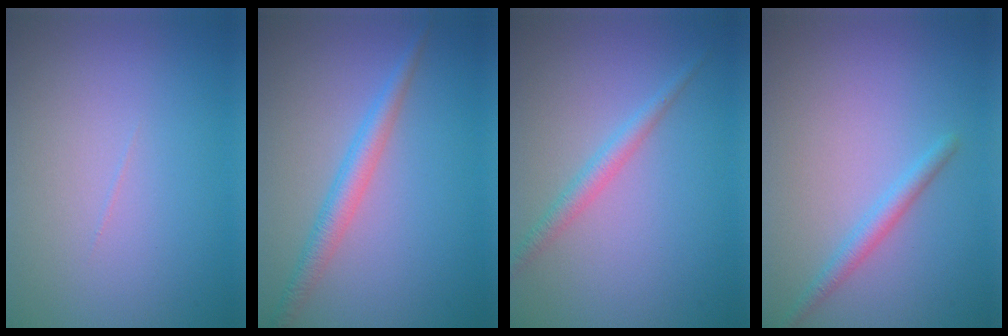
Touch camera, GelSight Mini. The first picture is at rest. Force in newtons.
{"total": 2.6, "press": 2.6, "slide": 0.0}
{"total": 1.9, "press": 1.9, "slide": 0.1}
{"total": 1.8, "press": 1.8, "slide": 0.0}